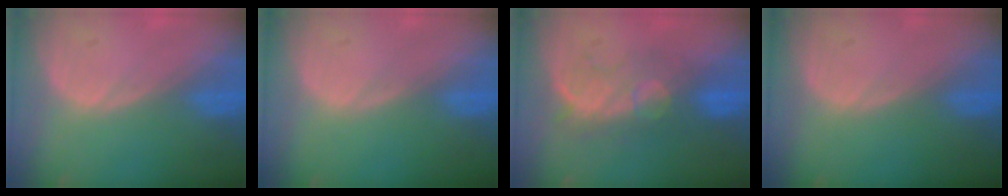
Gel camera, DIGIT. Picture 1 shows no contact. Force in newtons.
{"total": 0.0}
{"total": 7.5, "press": 7.2, "slide": 2.1}
{"total": 0.0}